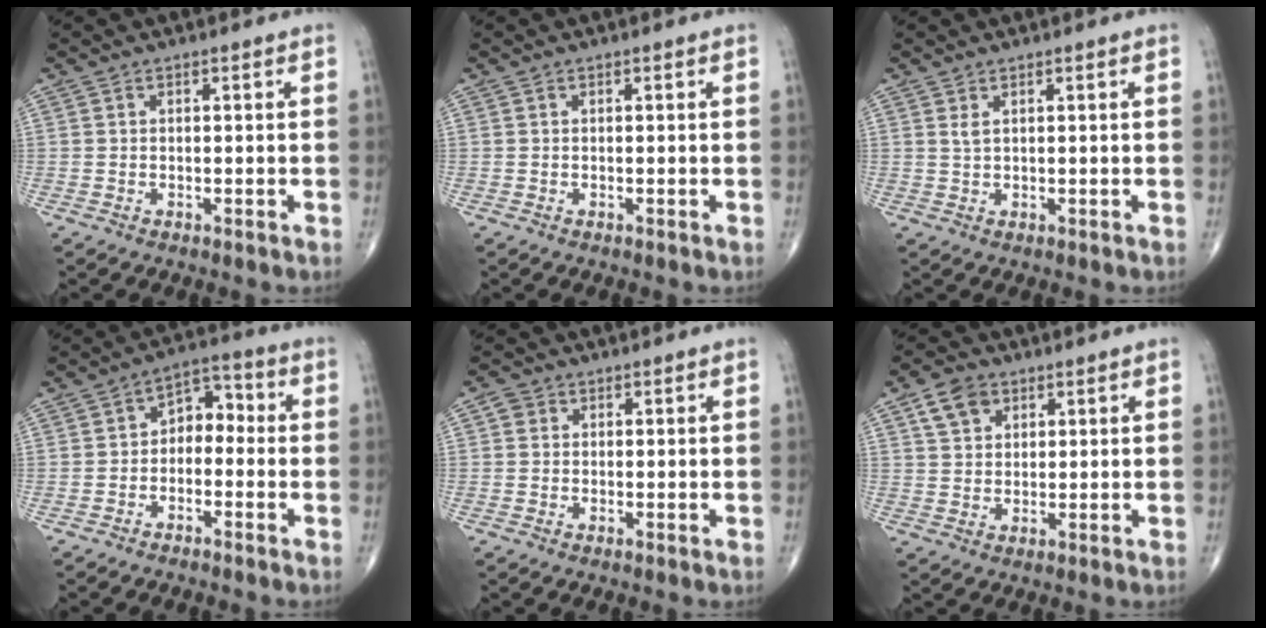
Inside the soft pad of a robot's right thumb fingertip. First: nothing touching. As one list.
[{"total": 0.0}, {"total": 1.1, "force": [0.7, 0.3, 0.8], "torque": [-0.018, 0.001, 0.017]}, {"total": 6.2, "force": [-1.0, 4.4, 4.2], "torque": [-0.036, 0.038, -0.033]}, {"total": 1.8, "force": [0.4, 1.7, 0.5], "torque": [0.002, 0.003, 0.002]}, {"total": 6.0, "force": [2.9, 4.2, 3.0], "torque": [-0.034, -0.007, 0.053]}]